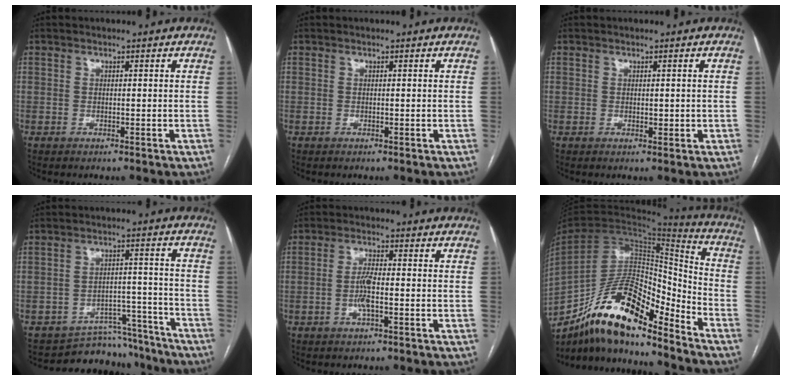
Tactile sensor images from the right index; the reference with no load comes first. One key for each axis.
{"total": 0.0}
{"total": 1.4, "fx": 0.1, "fy": 0.8, "fz": 1.1, "tx": -0.015, "ty": -0.003, "tz": 0.004}
{"total": 10.0, "fx": -9.4, "fy": 3.5, "fz": -0.7, "tx": 0.031, "ty": 0.048, "tz": -0.129}
{"total": 5.2, "fx": -1.3, "fy": 0.9, "fz": 5.0, "tx": -0.106, "ty": 0.003, "tz": -0.025}
{"total": 18.8, "fx": -13.8, "fy": 5.3, "fz": 11.7, "tx": -0.214, "ty": 0.023, "tz": -0.246}